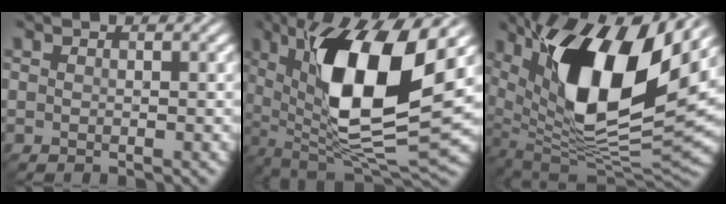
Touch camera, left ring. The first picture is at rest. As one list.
[{"total": 12.2, "force": [3.5, 3.6, 11.1], "torque": [-0.191, -0.010, 0.068]}, {"total": 13.8, "force": [6.0, 5.0, 11.3], "torque": [-0.209, -0.005, 0.110]}]